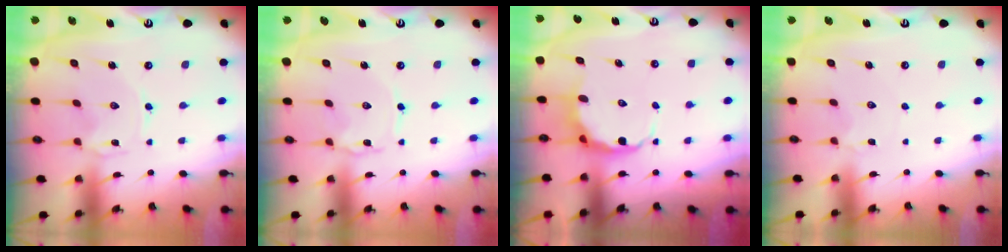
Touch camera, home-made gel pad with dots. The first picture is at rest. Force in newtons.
{"total": 1.9, "press": 1.9, "slide": 0.3}
{"total": 7.2, "press": 7.0, "slide": 1.6}
{"total": 2.6, "press": 2.5, "slide": 0.4}